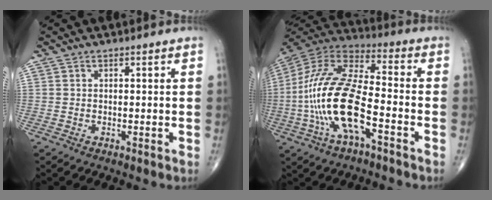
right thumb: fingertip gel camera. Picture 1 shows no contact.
{"total": 20.0, "force": [-5.4, 7.7, 17.7], "torque": [-0.375, 0.038, -0.099]}